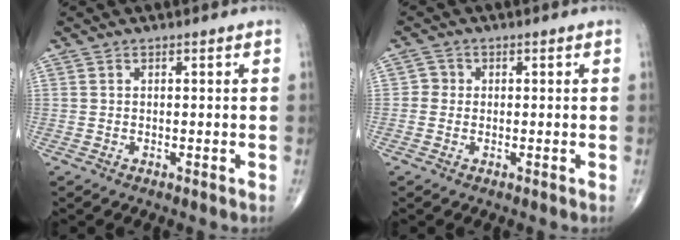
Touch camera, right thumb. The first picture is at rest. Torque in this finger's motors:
{"motor_torque": [-0.30, -0.03, -0.19, -0.35, -0.01]}